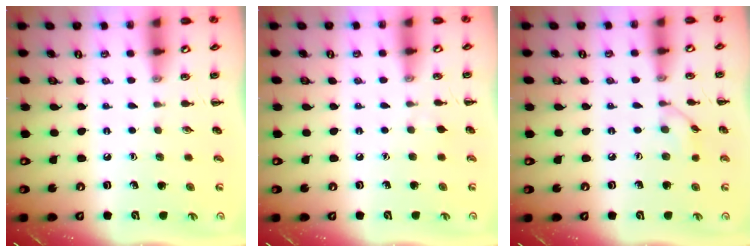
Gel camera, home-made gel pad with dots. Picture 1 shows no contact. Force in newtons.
{"total": 2.2, "press": 1.9, "slide": 0.9}
{"total": 5.5, "press": 5.2, "slide": 1.7}